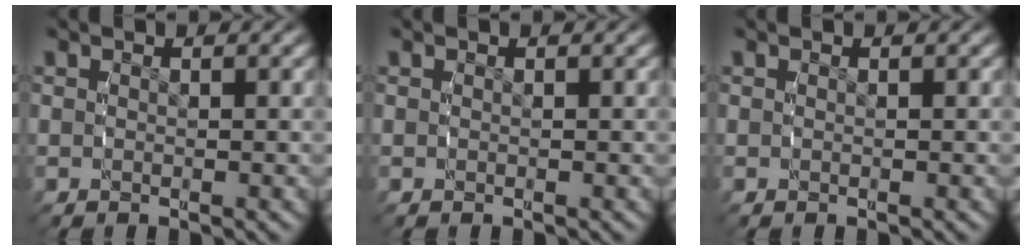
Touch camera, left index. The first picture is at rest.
{"total": 0.0}
{"total": 0.0}